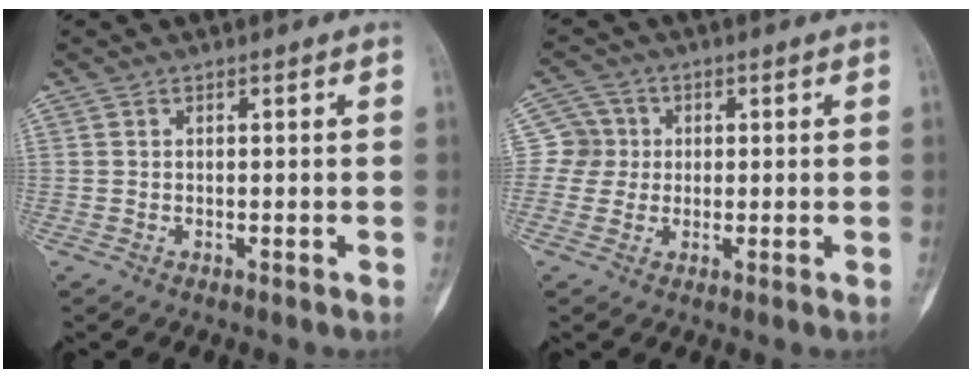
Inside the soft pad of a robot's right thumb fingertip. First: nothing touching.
{"total": 4.9, "force": [0.3, 4.8, 0.2], "torque": [0.030, 0.009, -0.003]}